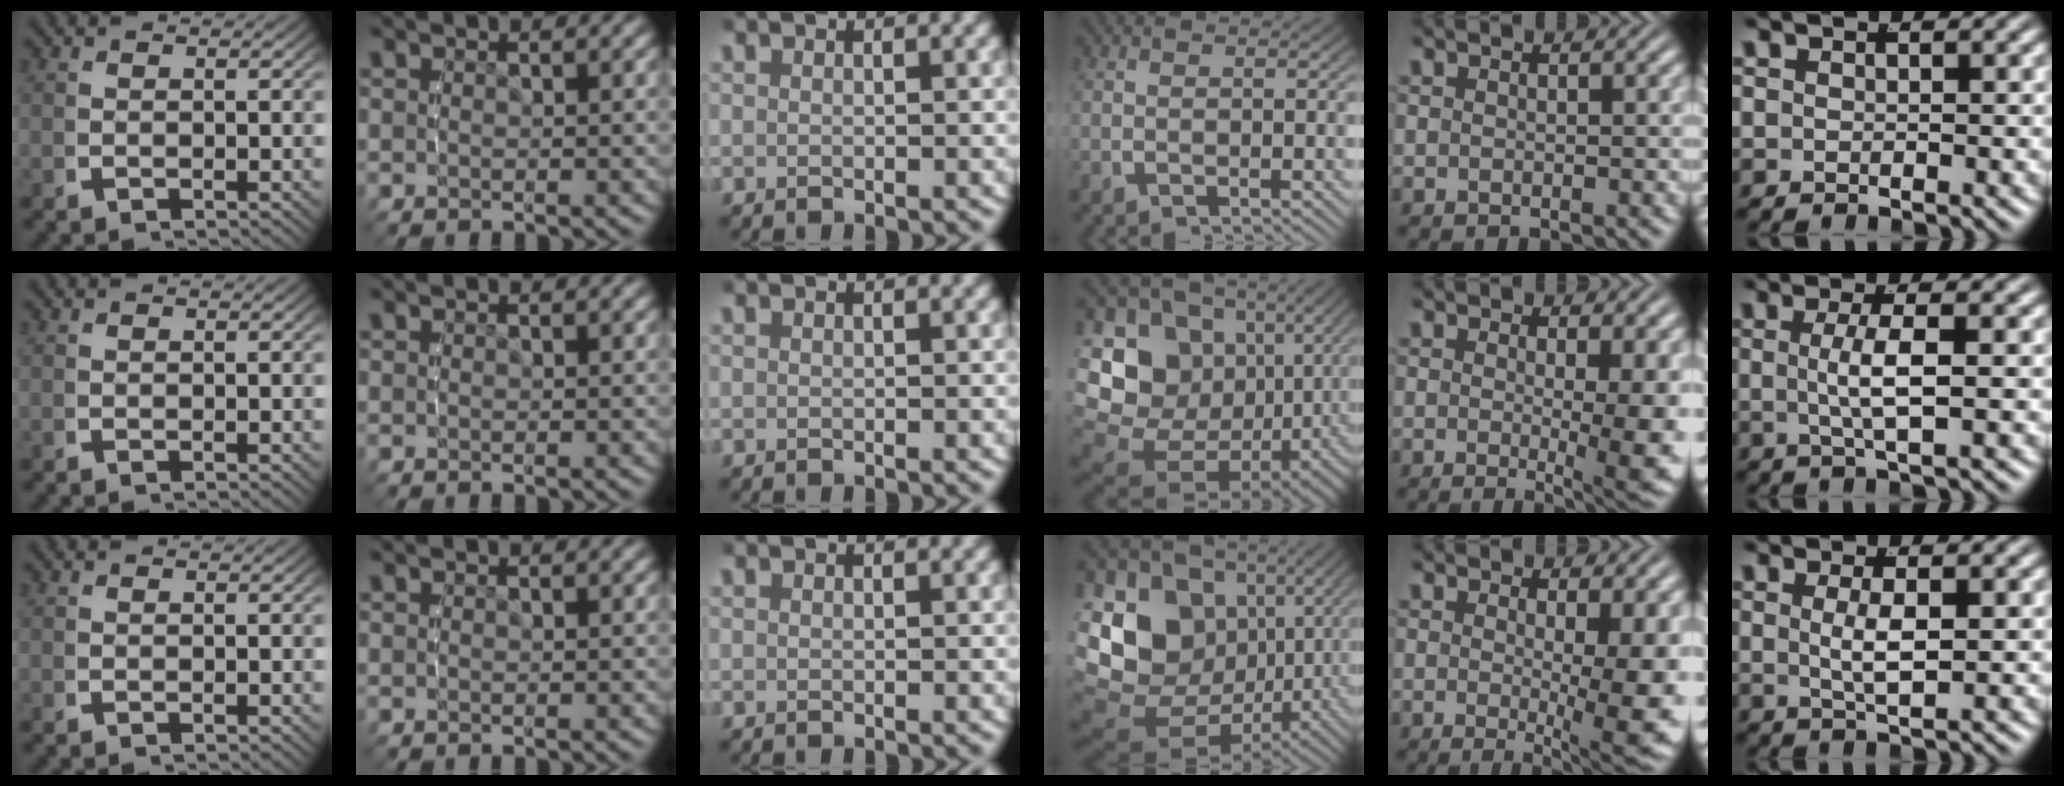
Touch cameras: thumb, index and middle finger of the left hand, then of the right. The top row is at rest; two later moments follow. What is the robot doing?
{"motion": "lift_and_place", "object": "glue stick"}